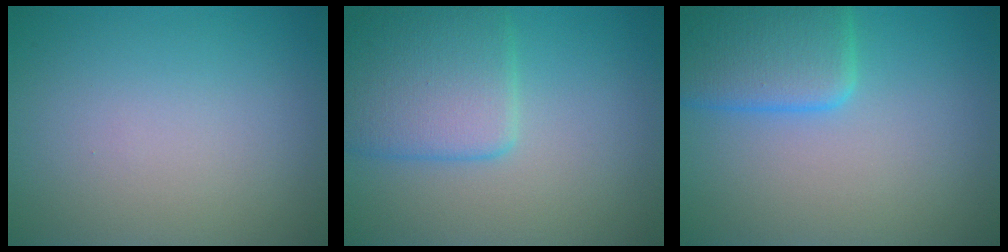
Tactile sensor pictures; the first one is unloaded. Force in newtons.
{"total": 5.3, "press": 5.3, "slide": 0.3}
{"total": 5.7, "press": 5.7, "slide": 0.5}